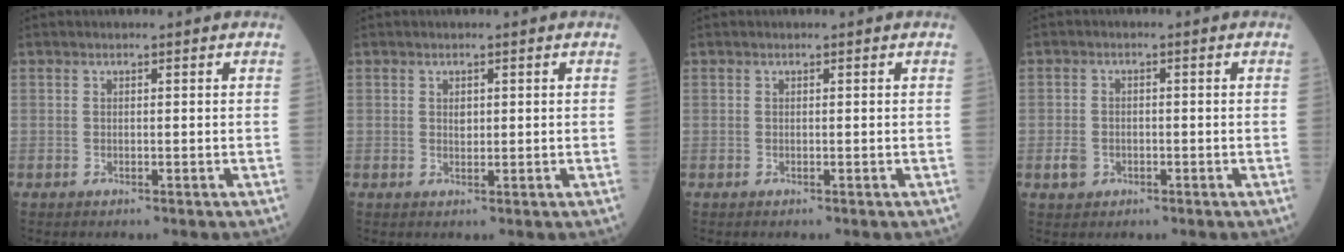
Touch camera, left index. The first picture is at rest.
{"total": 1.0, "force": [0.3, 0.6, 0.7], "torque": [-0.015, 0.000, 0.007]}
{"total": 0.0}
{"total": 2.5, "force": [-1.1, 2.1, 0.9], "torque": [-0.022, 0.003, -0.013]}